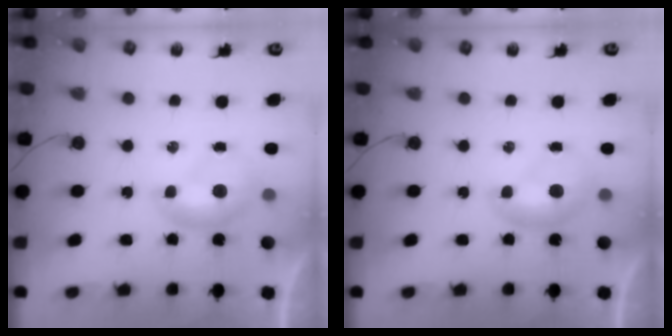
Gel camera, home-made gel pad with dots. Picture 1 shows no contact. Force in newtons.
{"total": 0.0}